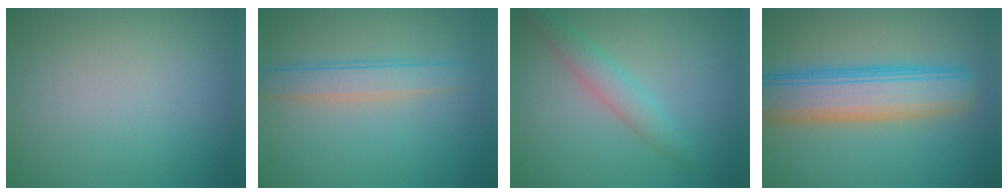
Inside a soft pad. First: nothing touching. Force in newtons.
{"total": 2.7, "press": 2.7, "slide": 0.0}
{"total": 2.3, "press": 2.3, "slide": 0.1}
{"total": 7.6, "press": 7.6, "slide": 0.2}